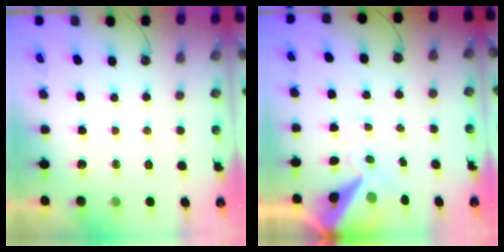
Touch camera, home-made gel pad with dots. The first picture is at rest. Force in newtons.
{"total": 12.1, "press": 12.0, "slide": 1.6}